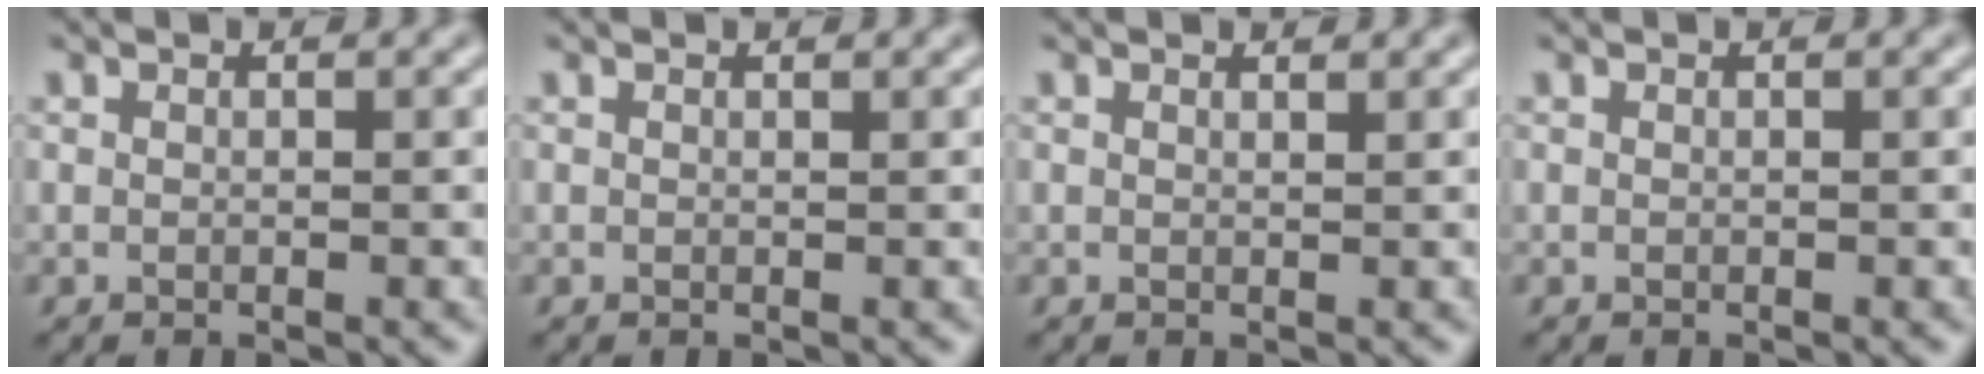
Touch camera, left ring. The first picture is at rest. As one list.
[{"total": 0.0}, {"total": 0.8, "force": [0.8, 0.1, 0.1], "torque": [-0.001, 0.001, 0.005]}, {"total": 0.0}]